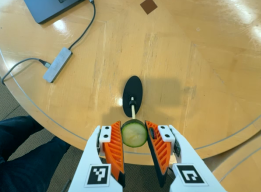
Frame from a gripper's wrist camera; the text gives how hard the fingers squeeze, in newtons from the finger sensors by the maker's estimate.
{"total": 7.7, "left": 7.3, "right": 8.1}